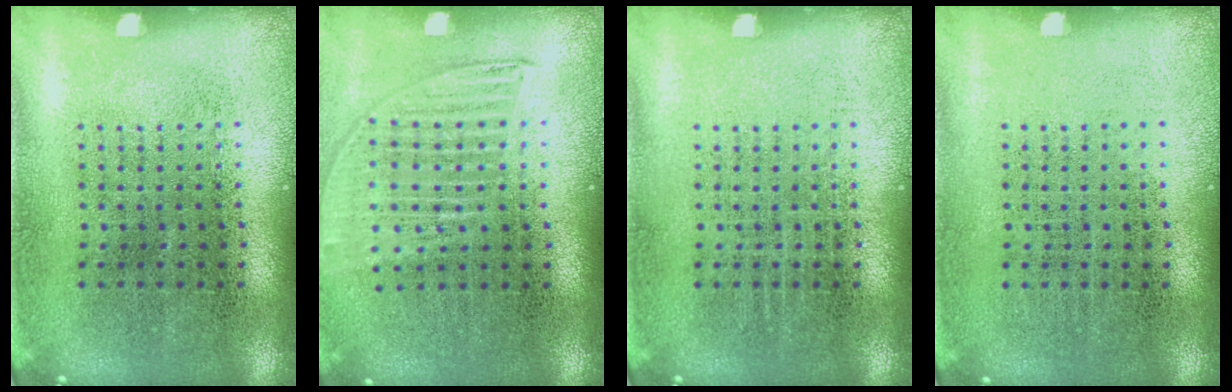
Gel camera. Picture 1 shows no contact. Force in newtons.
{"total": 1.2, "press": 1.0, "slide": 0.6}
{"total": 0.0}
{"total": 0.0}